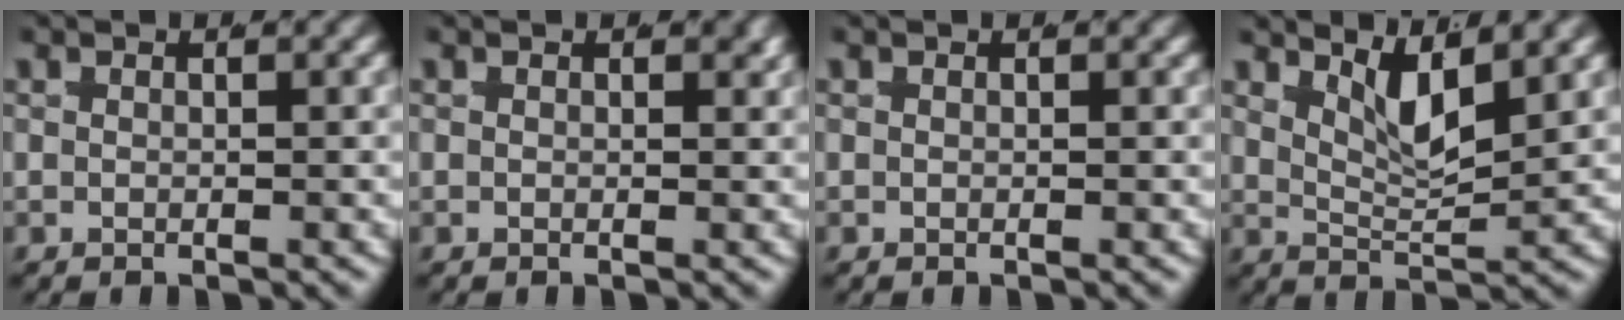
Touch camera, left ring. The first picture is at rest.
{"total": 0.5, "force": [0.3, 0.2, 0.4], "torque": [-0.001, -0.004, 0.005]}
{"total": 0.0}
{"total": 4.6, "force": [2.3, 2.2, 3.3], "torque": [-0.058, -0.012, 0.034]}